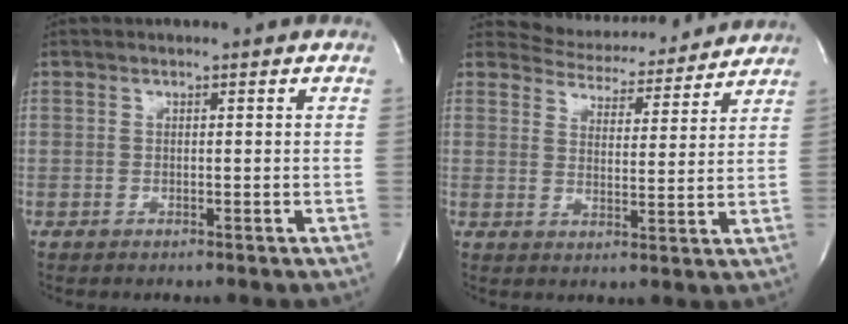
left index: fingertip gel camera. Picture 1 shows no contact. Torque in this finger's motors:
{"motor_torque": [0.13, -0.13, -0.16, -0.06]}